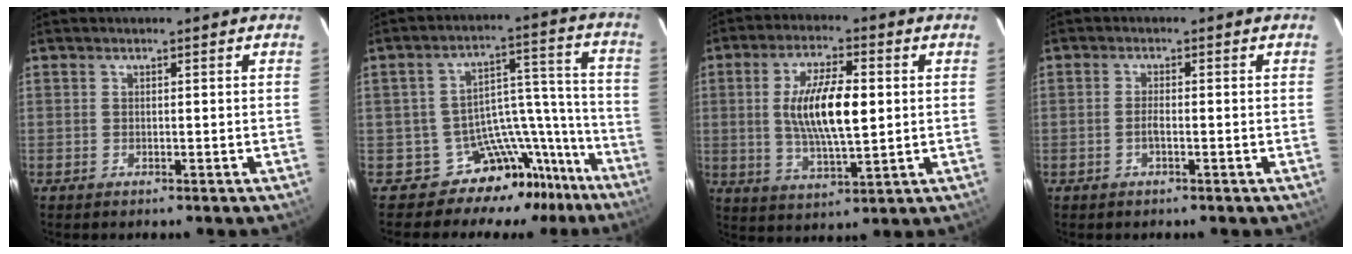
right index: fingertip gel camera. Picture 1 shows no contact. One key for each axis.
{"total": 13.8, "fx": -12.1, "fy": 6.5, "fz": 1.7, "tx": -0.008, "ty": 0.076, "tz": -0.180}
{"total": 12.2, "fx": 1.1, "fy": 3.9, "fz": 11.5, "tx": -0.216, "ty": 0.002, "tz": 0.023}
{"total": 1.7, "fx": -0.6, "fy": 0.4, "fz": 1.5, "tx": -0.032, "ty": 0.002, "tz": -0.013}